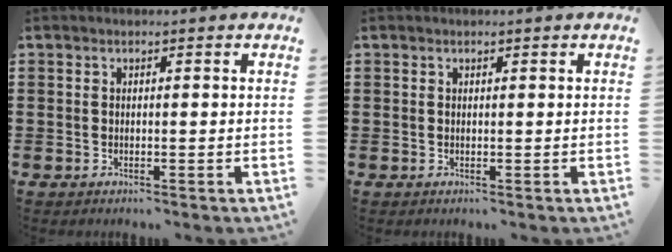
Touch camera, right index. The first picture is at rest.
{"total": 0.0}